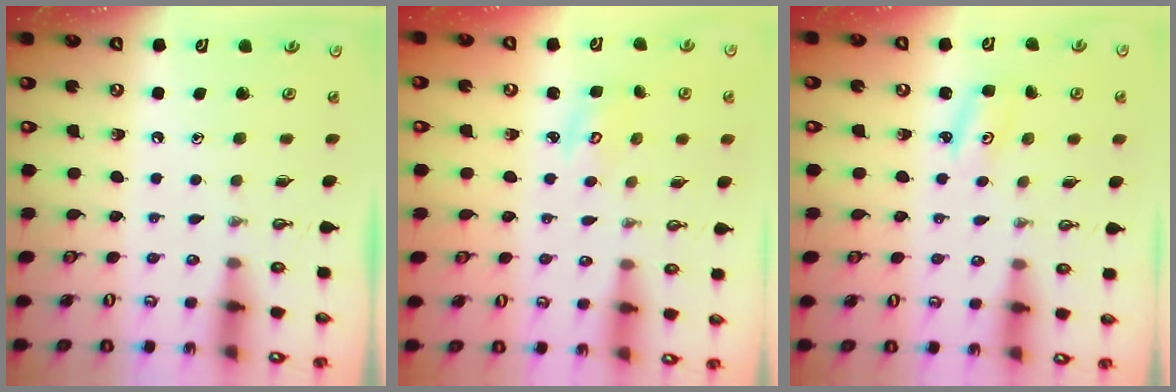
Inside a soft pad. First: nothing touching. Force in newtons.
{"total": 3.2, "press": 3.2, "slide": 0.3}
{"total": 4.0, "press": 3.9, "slide": 0.2}